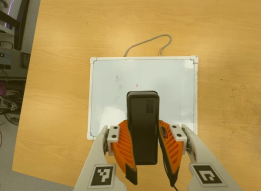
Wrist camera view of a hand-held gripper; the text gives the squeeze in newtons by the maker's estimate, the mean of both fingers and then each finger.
{"total": 9.7, "left": 8.0, "right": 11.3}